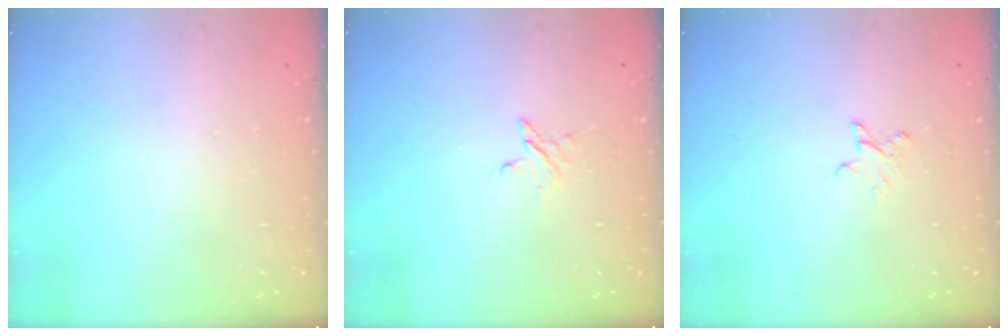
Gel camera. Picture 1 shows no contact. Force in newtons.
{"total": 2.7, "press": 2.7, "slide": 0.3}
{"total": 2.6, "press": 2.6, "slide": 0.3}